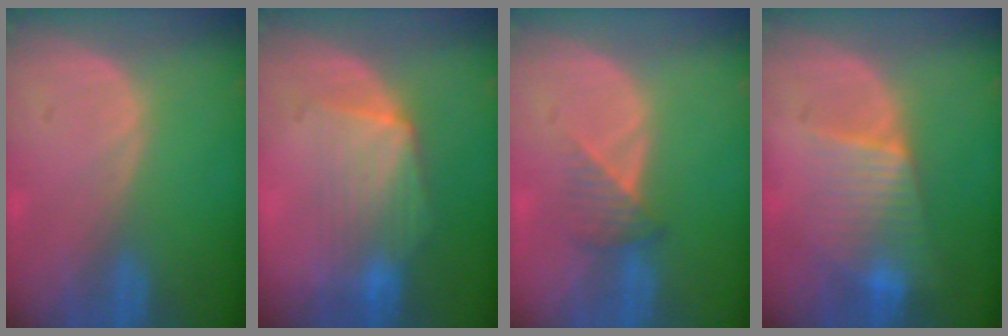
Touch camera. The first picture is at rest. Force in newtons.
{"total": 7.3, "press": 7.0, "slide": 2.1}
{"total": 3.3, "press": 2.9, "slide": 1.5}
{"total": 6.4, "press": 6.3, "slide": 0.8}